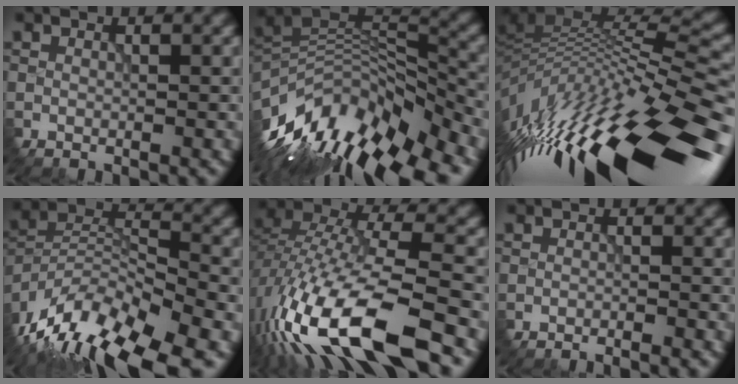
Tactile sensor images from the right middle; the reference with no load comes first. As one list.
[{"total": 12.2, "force": [-6.0, 5.5, 9.1], "torque": [-0.210, 0.012, -0.108]}, {"total": 14.7, "force": [-4.0, 4.8, 13.3], "torque": [-0.258, 0.006, -0.067]}, {"total": 14.1, "force": [-9.9, 5.3, 8.5], "torque": [-0.195, -0.014, -0.155]}, {"total": 13.3, "force": [-6.9, 4.3, 10.5], "torque": [-0.242, -0.003, -0.129]}, {"total": 2.4, "force": [-2.4, 0.0, 0.1], "torque": [-0.011, -0.002, -0.034]}]